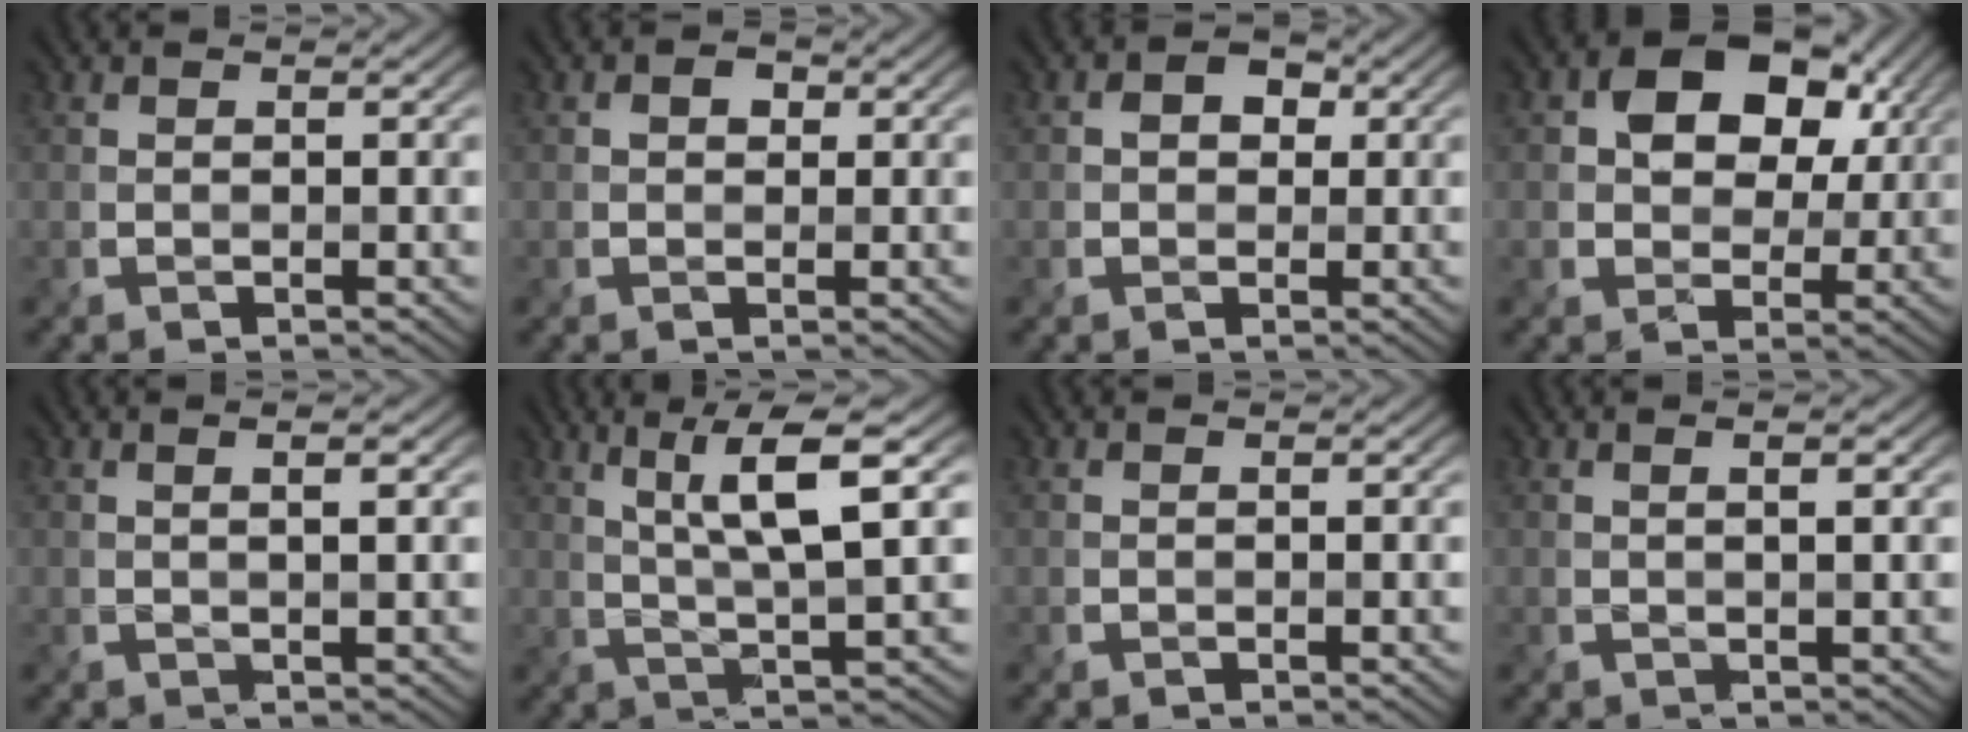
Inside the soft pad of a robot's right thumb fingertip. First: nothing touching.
{"total": 1.8, "force": [0.4, 1.4, 1.0], "torque": [-0.019, -0.001, 0.002]}
{"total": 2.7, "force": [0.3, 2.2, 1.5], "torque": [-0.023, 0.006, -0.008]}
{"total": 9.8, "force": [3.1, 7.0, 6.1], "torque": [-0.098, 0.003, 0.040]}
{"total": 1.8, "force": [0.5, -0.2, 1.7], "torque": [-0.021, 0.000, 0.006]}
{"total": 7.8, "force": [2.9, 0.7, 7.2], "torque": [-0.129, 0.013, 0.054]}
{"total": 0.0}
{"total": 1.5, "force": [0.3, -0.3, 1.4], "torque": [-0.018, 0.001, 0.007]}